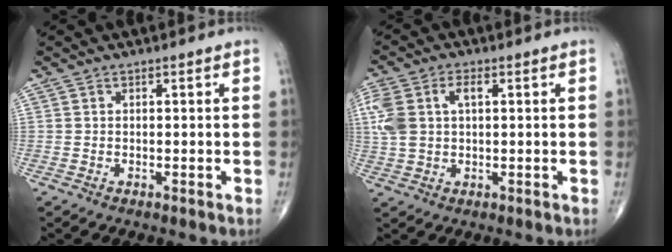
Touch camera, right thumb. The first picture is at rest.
{"total": 9.5, "force": [2.2, 5.7, 7.2], "torque": [-0.175, 0.021, 0.047]}